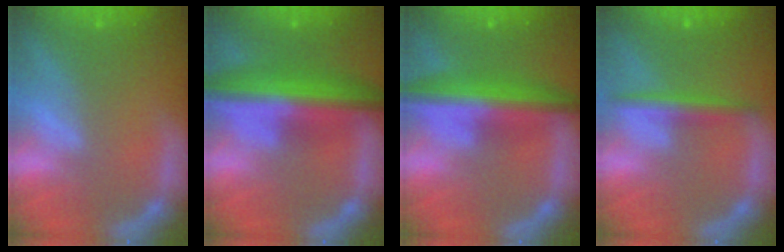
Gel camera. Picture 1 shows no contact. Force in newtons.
{"total": 10.0}
{"total": 8.0}
{"total": 3.0}